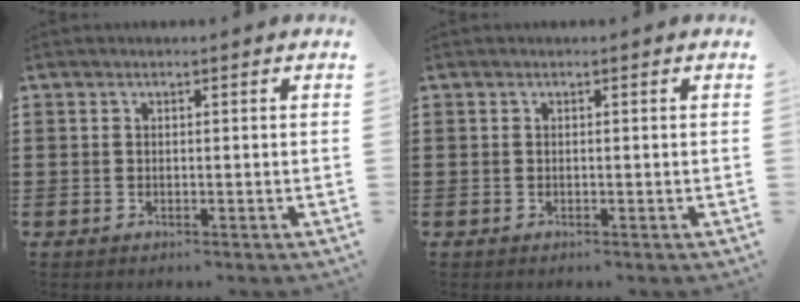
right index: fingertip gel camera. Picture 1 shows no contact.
{"total": 0.0}